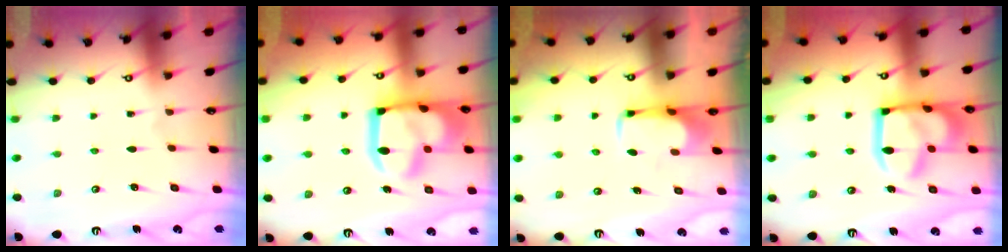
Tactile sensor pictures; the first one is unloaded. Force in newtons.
{"total": 15.7, "press": 15.6, "slide": 2.0}
{"total": 1.3, "press": 1.2, "slide": 0.3}
{"total": 19.0, "press": 18.9, "slide": 1.9}